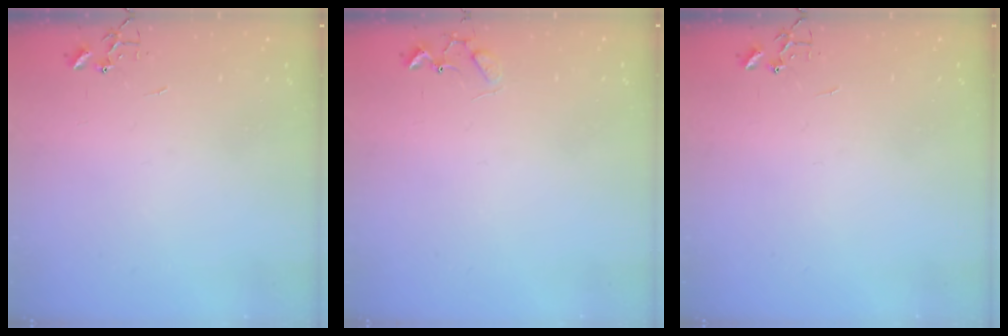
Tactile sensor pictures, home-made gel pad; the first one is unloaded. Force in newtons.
{"total": 6.2, "press": 6.2, "slide": 0.4}
{"total": 0.0}